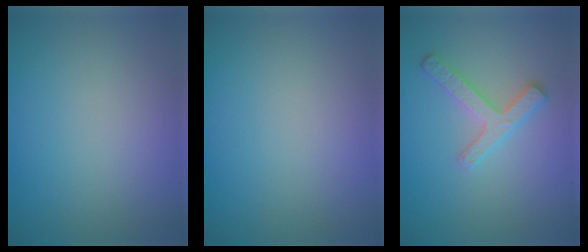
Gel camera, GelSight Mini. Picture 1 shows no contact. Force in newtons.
{"total": 0.0}
{"total": 2.7, "press": 2.7, "slide": 0.3}